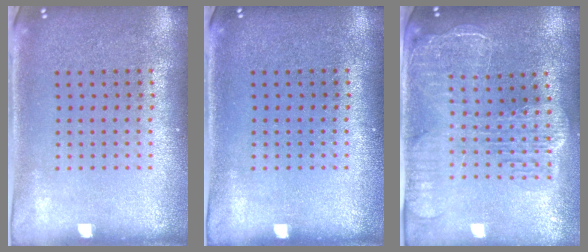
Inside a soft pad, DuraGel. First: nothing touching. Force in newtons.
{"total": 0.0}
{"total": 2.5, "press": 2.2, "slide": 1.2}